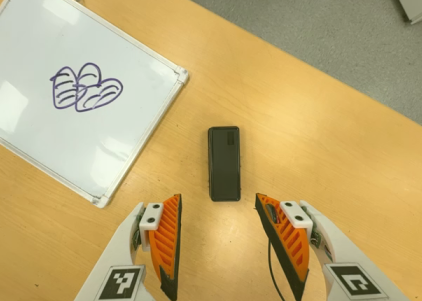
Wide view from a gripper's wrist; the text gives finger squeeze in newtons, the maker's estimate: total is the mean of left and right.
{"total": 0.0}